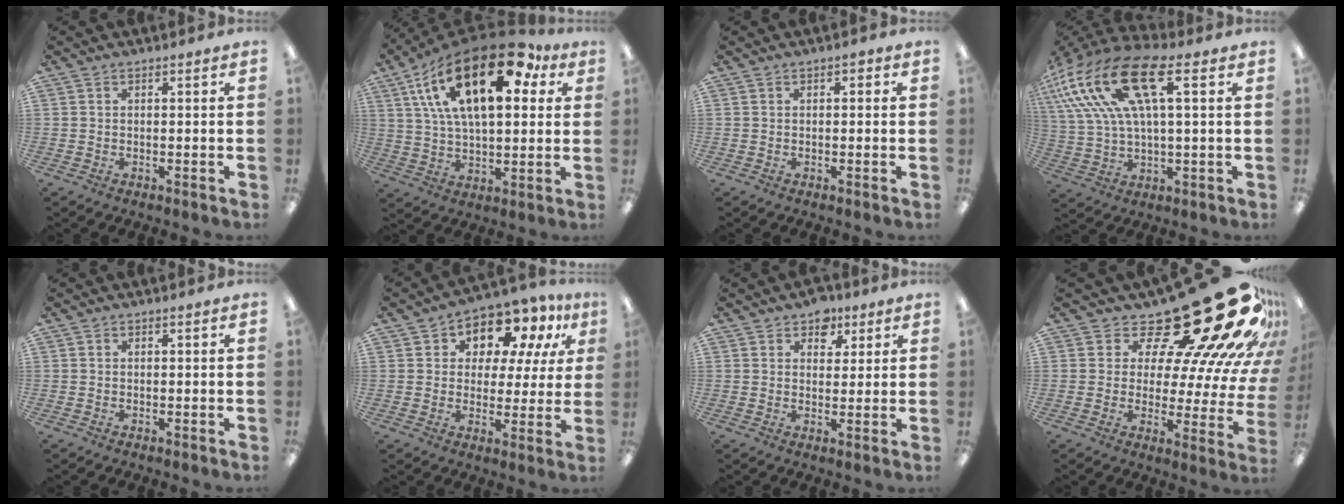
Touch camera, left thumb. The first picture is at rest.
{"total": 25.1, "force": [11.8, 11.6, 18.9], "torque": [-0.349, -0.040, 0.192]}
{"total": 1.0, "force": [0.1, 0.7, 0.7], "torque": [-0.005, 0.000, 0.000]}
{"total": 21.8, "force": [9.4, 9.3, 17.3], "torque": [-0.356, -0.021, 0.162]}
{"total": 0.0}
{"total": 9.8, "force": [6.8, 5.9, 4.0], "torque": [-0.070, -0.049, 0.122]}
{"total": 5.6, "force": [3.7, 3.9, 1.7], "torque": [-0.008, -0.014, 0.062]}
{"total": 27.2, "force": [18.1, 9.1, 18.1], "torque": [-0.241, -0.149, 0.312]}